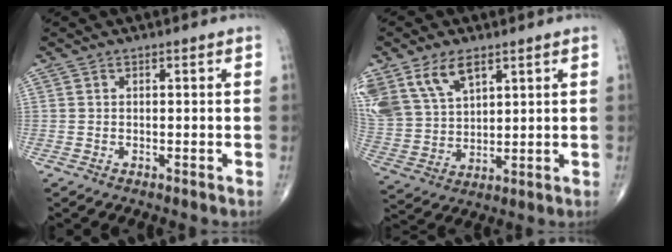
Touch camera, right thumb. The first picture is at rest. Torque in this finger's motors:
{"motor_torque": [0.04, 0.27, 0.99, 0.83, 0.13]}